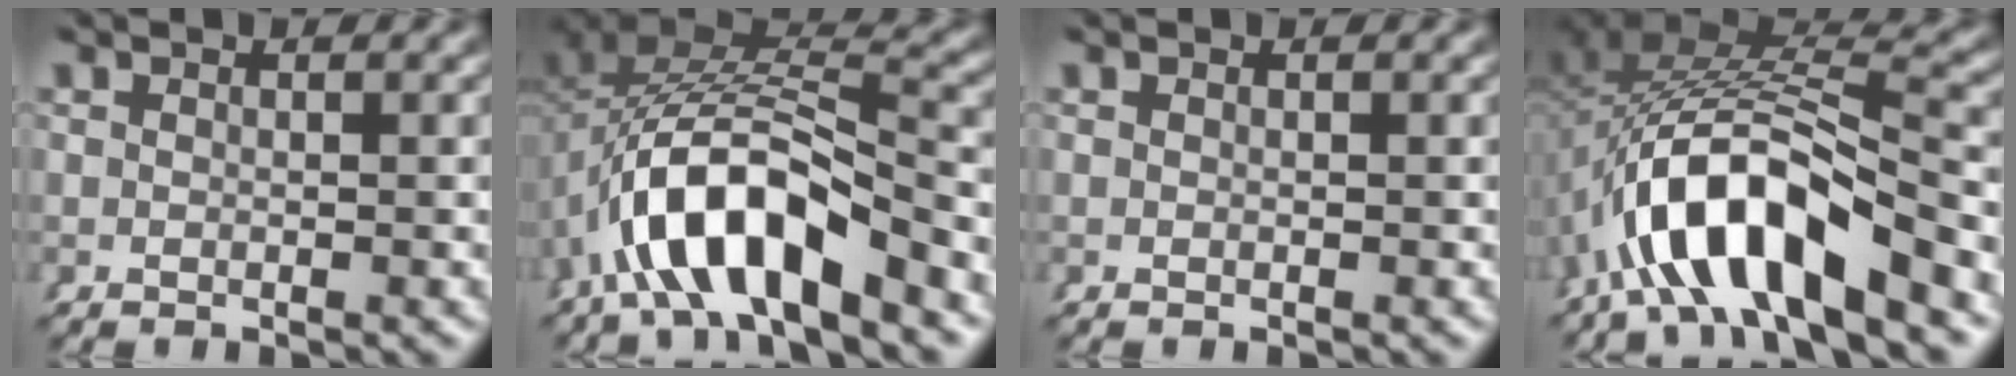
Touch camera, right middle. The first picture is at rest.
{"total": 10.6, "force": [-2.6, 7.0, 7.6], "torque": [-0.165, -0.029, -0.033]}
{"total": 0.0}
{"total": 11.3, "force": [-3.0, 6.7, 8.6], "torque": [-0.182, -0.026, -0.037]}